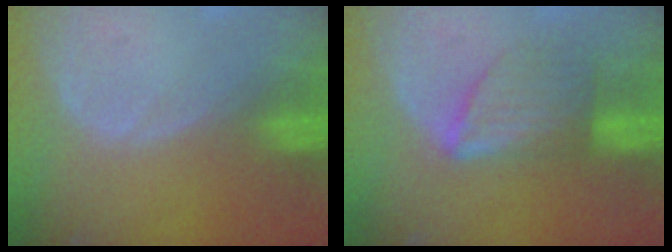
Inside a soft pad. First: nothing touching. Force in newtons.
{"total": 5.9, "press": 5.7, "slide": 1.3}